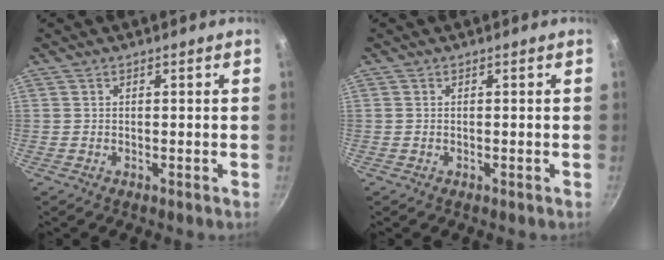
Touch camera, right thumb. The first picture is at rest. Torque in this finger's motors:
{"motor_torque": [-0.22, -0.02, -0.12, -0.07, -0.02]}